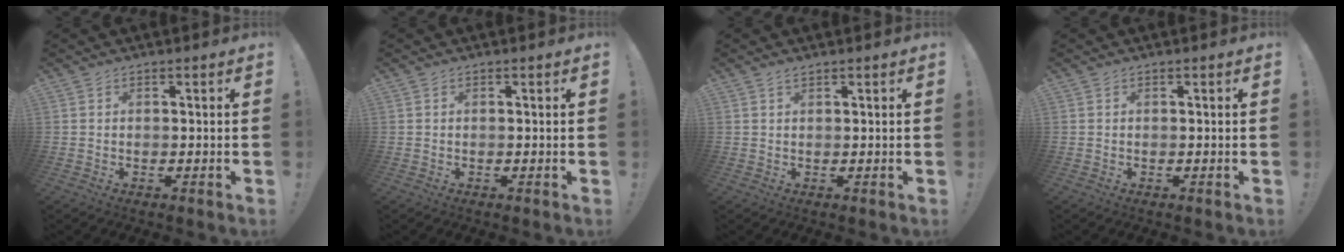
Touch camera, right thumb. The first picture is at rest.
{"total": 0.0}
{"total": 1.0, "force": [0.8, 0.2, 0.6], "torque": [-0.018, 0.002, 0.016]}
{"total": 0.0}